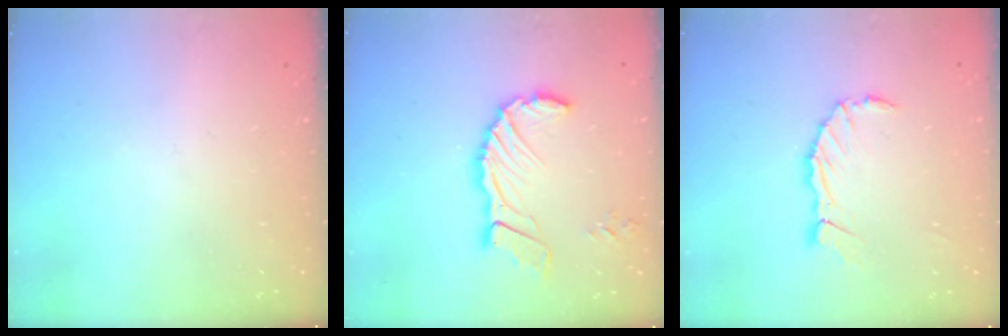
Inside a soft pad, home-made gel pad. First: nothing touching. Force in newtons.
{"total": 12.2, "press": 12.1, "slide": 1.6}
{"total": 6.9, "press": 6.9, "slide": 1.0}